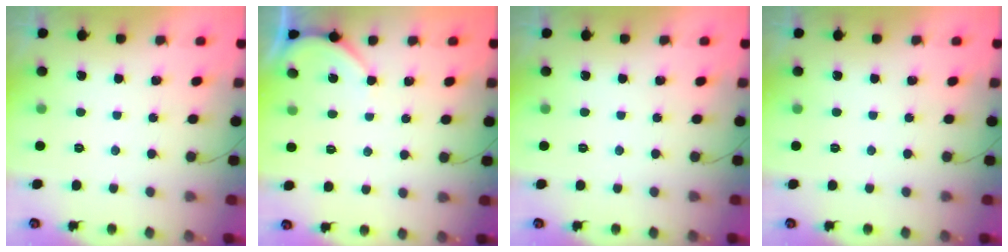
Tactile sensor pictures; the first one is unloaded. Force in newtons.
{"total": 3.2, "press": 3.1, "slide": 0.3}
{"total": 0.0}
{"total": 0.0}